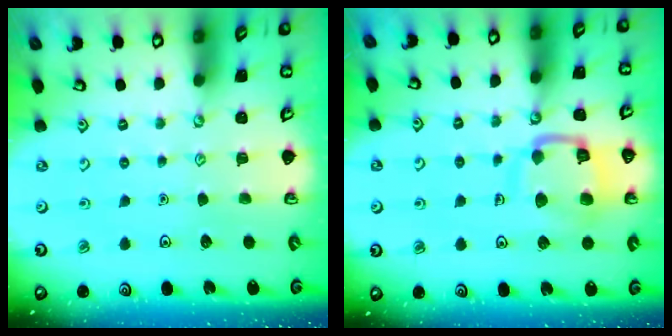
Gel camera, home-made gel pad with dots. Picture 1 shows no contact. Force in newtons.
{"total": 13.3, "press": 13.2, "slide": 1.5}